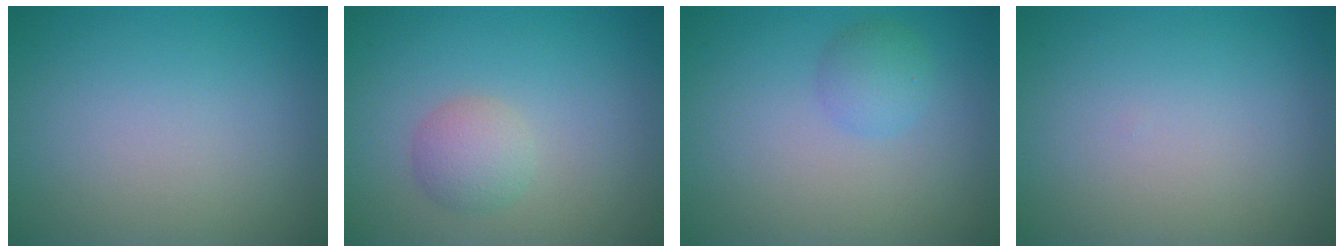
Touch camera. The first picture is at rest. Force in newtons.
{"total": 2.3, "press": 2.3, "slide": 0.0}
{"total": 1.8, "press": 1.8, "slide": 0.1}
{"total": 0.0}